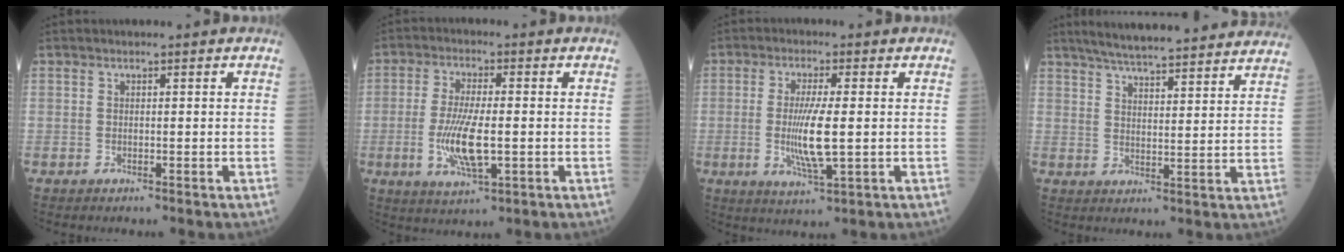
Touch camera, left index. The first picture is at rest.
{"total": 8.3, "force": [-1.5, 1.9, 7.9], "torque": [-0.166, -0.012, -0.026]}
{"total": 7.1, "force": [-0.4, 1.1, 7.0], "torque": [-0.140, -0.009, -0.008]}
{"total": 22.0, "force": [19.8, 2.2, 9.3], "torque": [-0.138, 0.015, 0.258]}